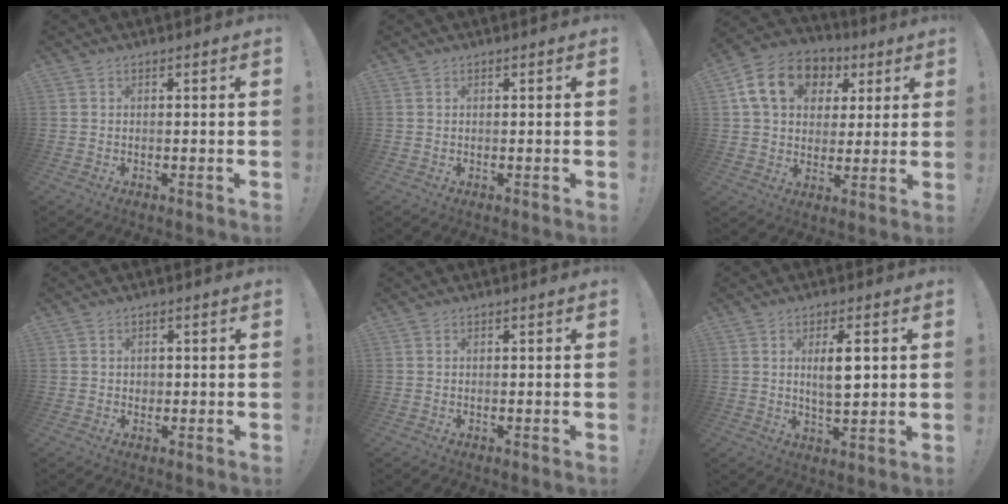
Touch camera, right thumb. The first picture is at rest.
{"total": 0.0}
{"total": 17.3, "force": [6.3, 12.9, 9.6], "torque": [-0.152, -0.002, 0.124]}
{"total": 1.3, "force": [0.1, 1.3, 0.3], "torque": [0.000, 0.001, 0.001]}
{"total": 0.0}
{"total": 7.3, "force": [1.6, 2.4, 6.7], "torque": [-0.110, -0.003, 0.023]}